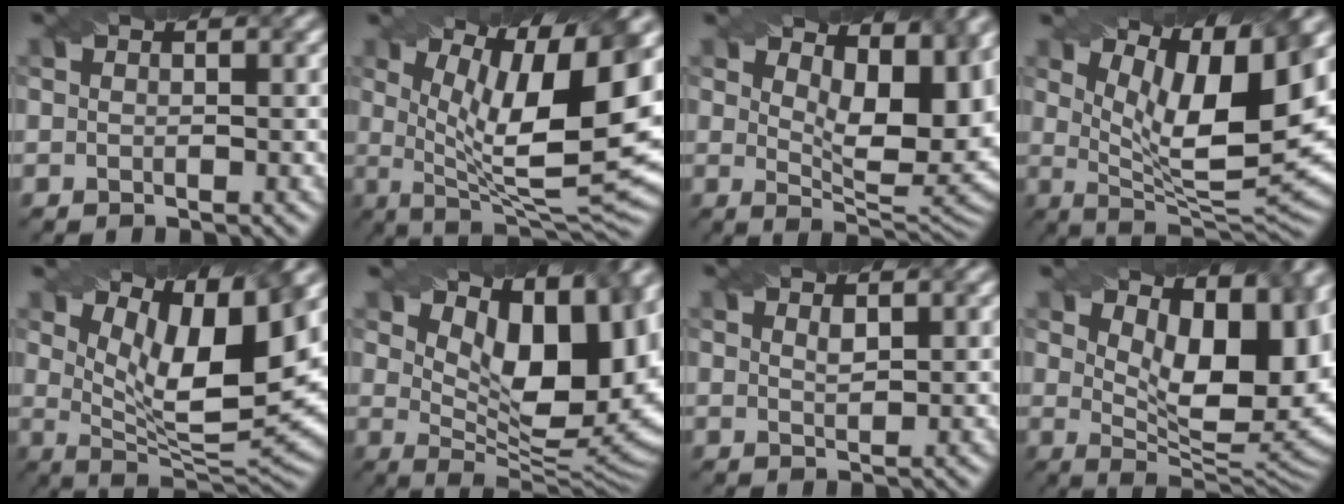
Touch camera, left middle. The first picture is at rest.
{"total": 13.4, "force": [3.1, 4.0, 12.4], "torque": [-0.184, -0.010, 0.055]}
{"total": 8.9, "force": [4.0, 3.6, 7.1], "torque": [-0.102, -0.006, 0.067]}
{"total": 10.8, "force": [4.6, 2.9, 9.4], "torque": [-0.152, -0.005, 0.081]}
{"total": 10.0, "force": [4.7, 2.8, 8.4], "torque": [-0.141, -0.007, 0.085]}
{"total": 12.5, "force": [5.5, 5.6, 9.7], "torque": [-0.140, 0.002, 0.096]}
{"total": 0.9, "force": [0.7, 0.2, 0.6], "torque": [-0.013, -0.001, 0.014]}
{"total": 11.9, "force": [4.8, 5.2, 9.6], "torque": [-0.119, 0.003, 0.074]}